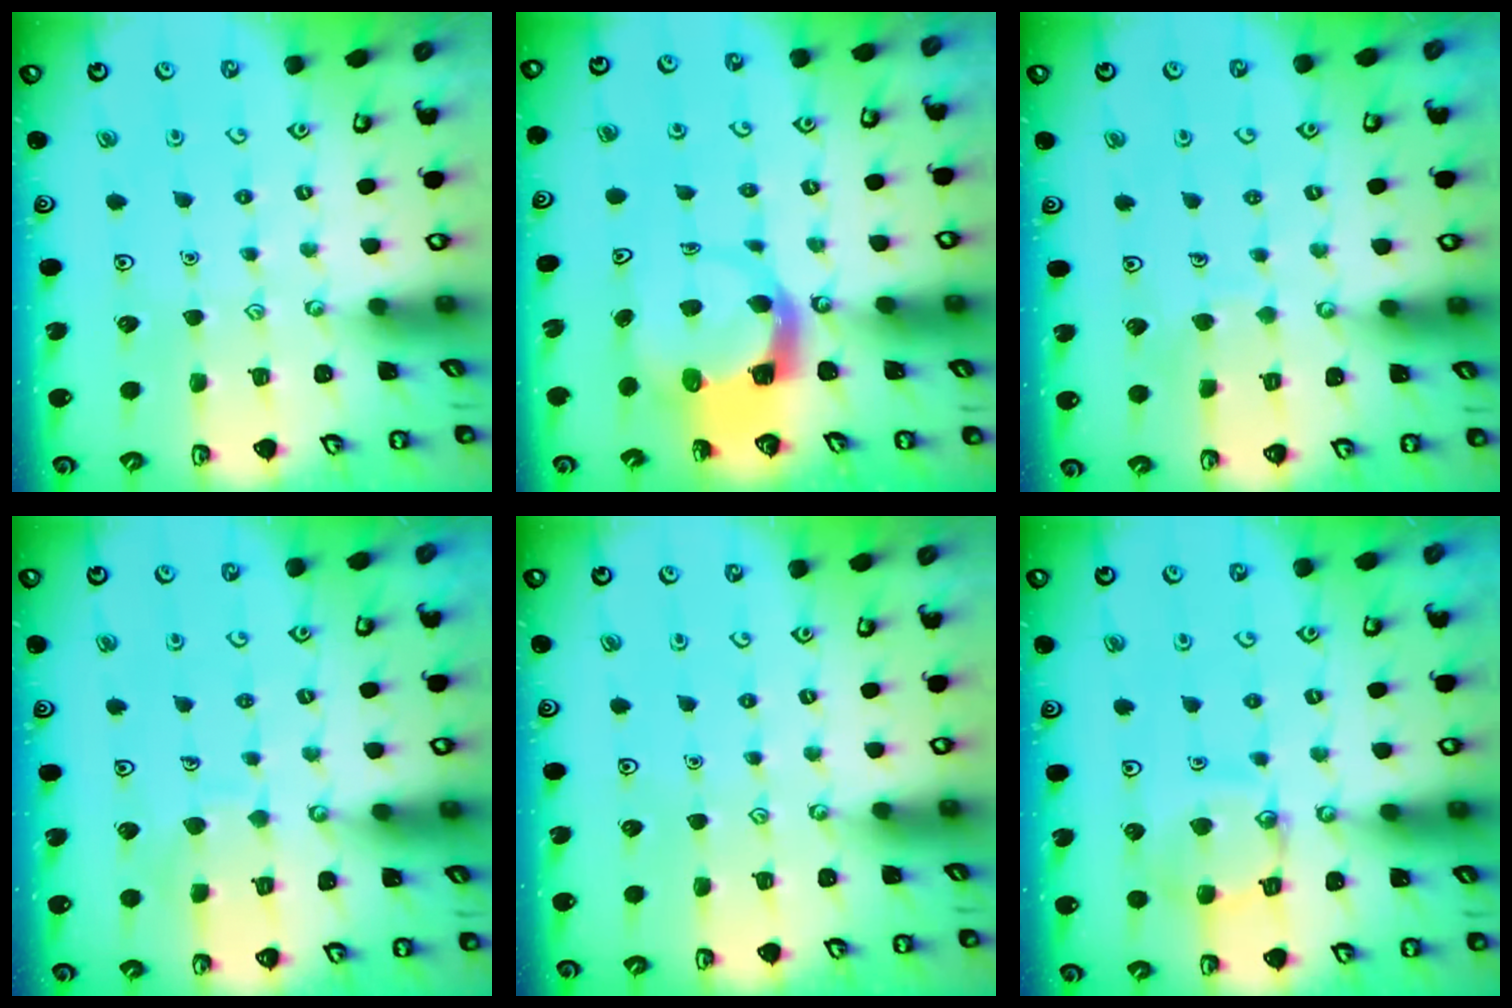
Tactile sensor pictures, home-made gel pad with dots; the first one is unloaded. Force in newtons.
{"total": 5.5, "press": 5.5, "slide": 0.9}
{"total": 4.9, "press": 4.9, "slide": 0.2}
{"total": 6.1, "press": 6.1, "slide": 0.6}
{"total": 0.0}
{"total": 13.3, "press": 13.2, "slide": 1.2}